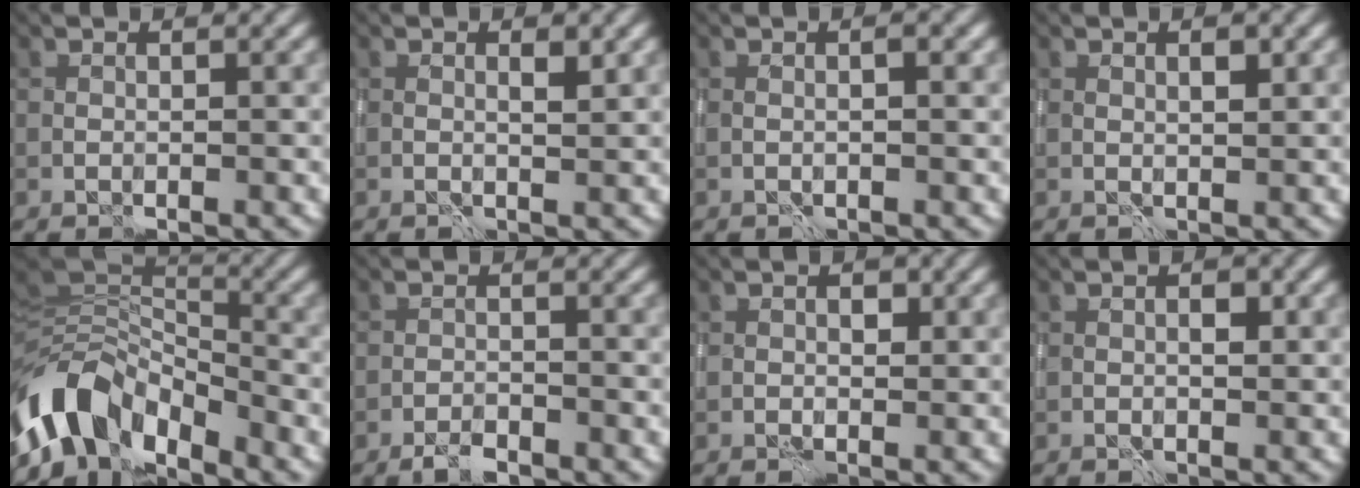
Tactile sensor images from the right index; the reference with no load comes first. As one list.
[{"total": 1.2, "force": [0.6, 0.2, 1.1], "torque": [-0.015, -0.002, 0.009]}, {"total": 1.0, "force": [0.3, 0.3, 1.0], "torque": [-0.001, -0.006, 0.000]}, {"total": 1.3, "force": [0.7, 0.4, 1.0], "torque": [-0.011, -0.002, 0.012]}, {"total": 8.8, "force": [-5.0, 5.0, 5.2], "torque": [-0.086, -0.004, -0.098]}, {"total": 1.6, "force": [-1.3, 0.6, 0.7], "torque": [-0.011, 0.000, -0.028]}, {"total": 1.1, "force": [0.1, 0.8, 0.7], "torque": [-0.003, 0.000, 0.000]}, {"total": 1.2, "force": [0.2, 0.5, 1.0], "torque": [-0.012, 0.000, 0.002]}]